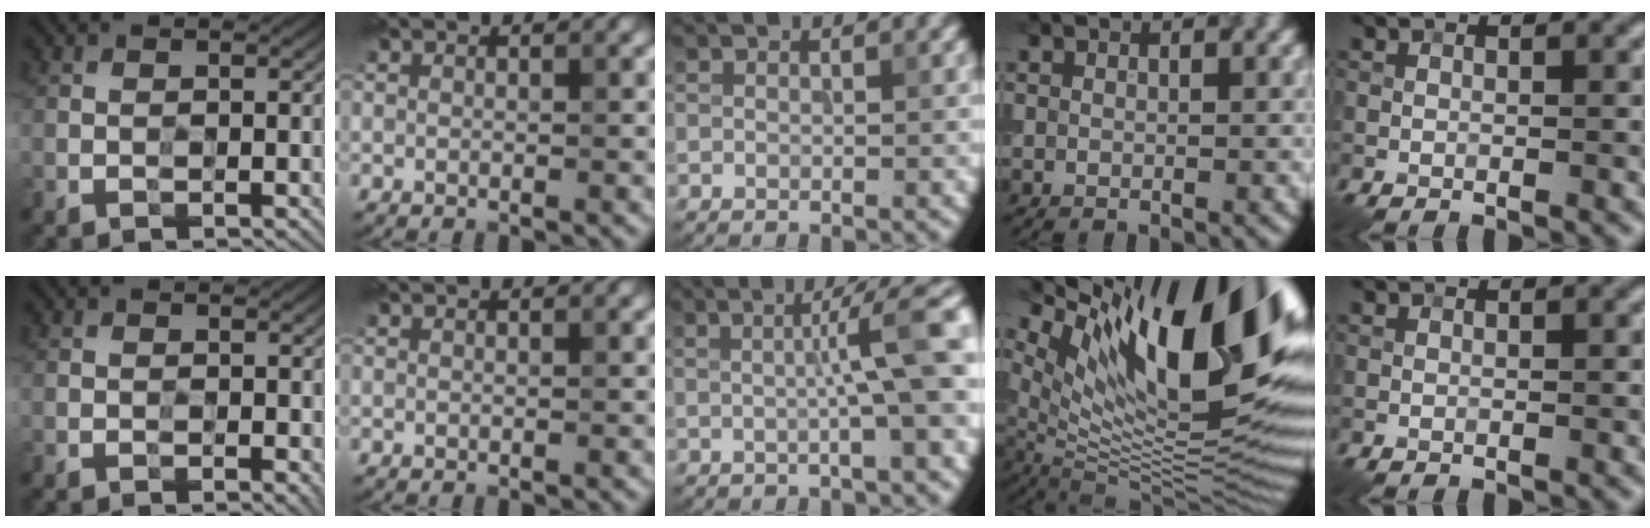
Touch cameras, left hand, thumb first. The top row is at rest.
{"thumb": {"total": 1.4, "force": [-0.2, 0.7, 1.2], "torque": [-0.011, -0.003, 0.002]}, "middle": {"total": 6.2, "force": [0.4, 0.9, 6.1], "torque": [-0.088, 0.009, 0.001]}, "ring": {"total": 17.9, "force": [8.0, 6.2, 14.8], "torque": [-0.245, 0.014, 0.148]}}